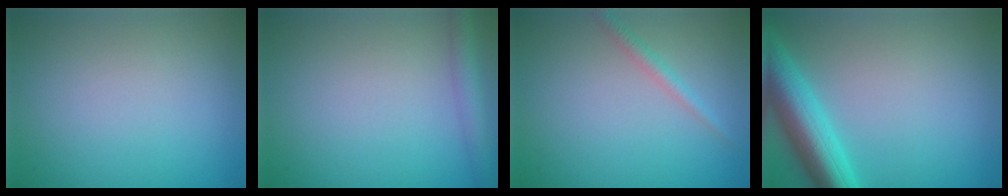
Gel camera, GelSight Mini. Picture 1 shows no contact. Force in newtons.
{"total": 2.8, "press": 2.8, "slide": 0.1}
{"total": 1.4, "press": 1.4, "slide": 0.1}
{"total": 6.8, "press": 6.8, "slide": 0.2}